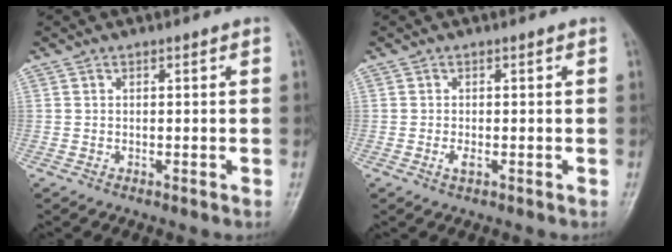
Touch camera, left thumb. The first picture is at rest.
{"total": 1.6, "force": [-0.2, 0.6, 1.5], "torque": [-0.024, -0.001, -0.003]}